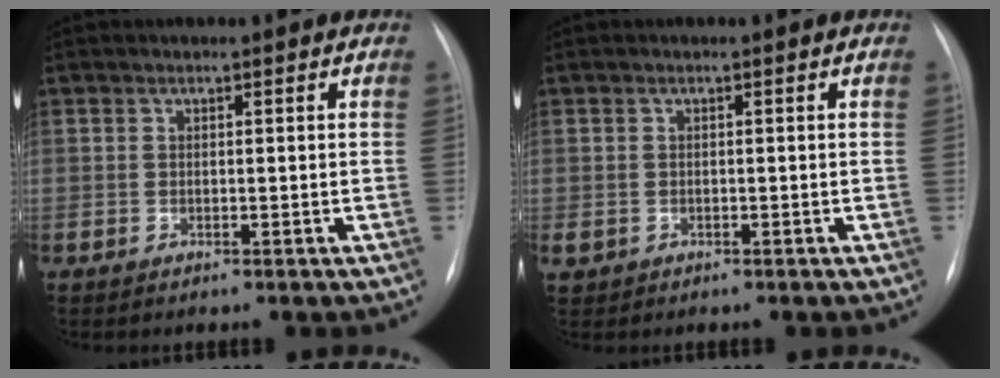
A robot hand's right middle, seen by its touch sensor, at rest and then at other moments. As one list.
[{"total": 1.5, "force": [-0.4, 1.3, 0.6], "torque": [-0.012, 0.003, 0.002]}]